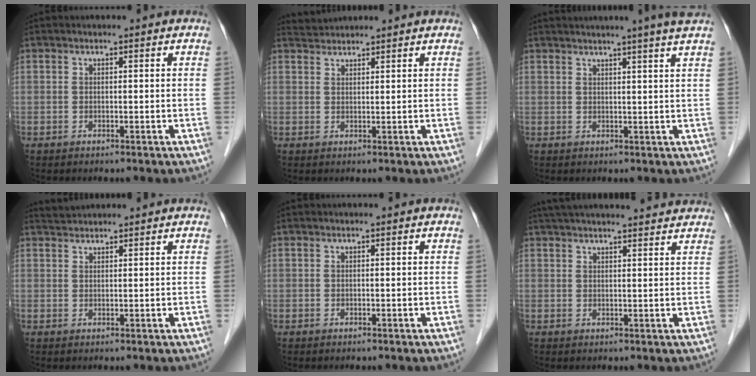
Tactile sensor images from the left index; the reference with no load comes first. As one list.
[{"total": 2.1, "force": [2.0, -0.1, -0.4], "torque": [-0.004, 0.017, 0.048]}, {"total": 6.6, "force": [5.3, -1.5, 3.6], "torque": [-0.048, 0.007, 0.055]}, {"total": 2.2, "force": [2.2, -0.1, 0.0], "torque": [-0.006, 0.019, 0.046]}, {"total": 0.0}, {"total": 16.9, "force": [15.4, 1.8, 6.5], "torque": [-0.103, 0.047, 0.208]}]